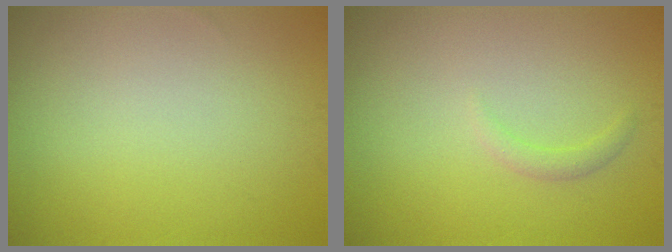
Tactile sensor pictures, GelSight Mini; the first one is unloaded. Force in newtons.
{"total": 1.0, "press": 1.0, "slide": 0.2}